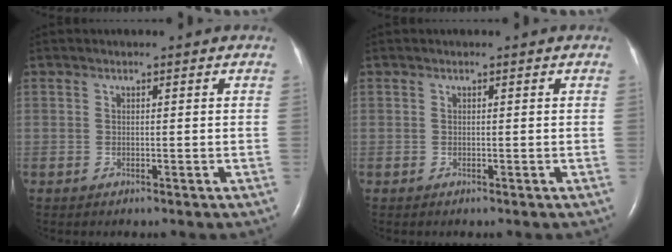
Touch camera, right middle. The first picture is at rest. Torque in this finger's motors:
{"motor_torque": [-0.01, 0.01, 0.00, 0.01]}